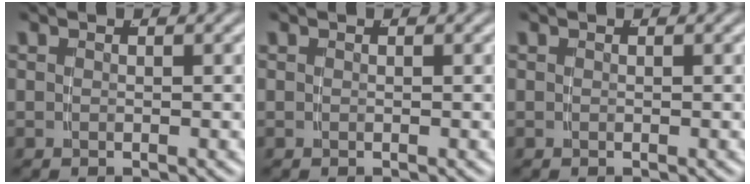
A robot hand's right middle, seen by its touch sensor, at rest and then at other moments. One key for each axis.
{"total": 0.0}
{"total": 0.0}